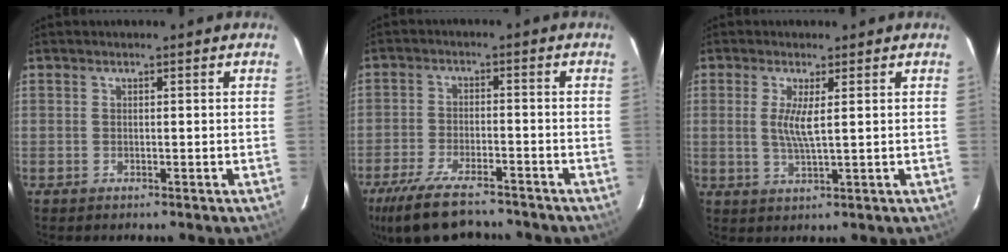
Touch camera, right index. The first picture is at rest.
{"total": 14.6, "force": [-11.9, 4.5, 7.2], "torque": [-0.164, -0.028, -0.199]}
{"total": 4.3, "force": [0.8, 0.3, 4.3], "torque": [-0.087, -0.009, 0.013]}